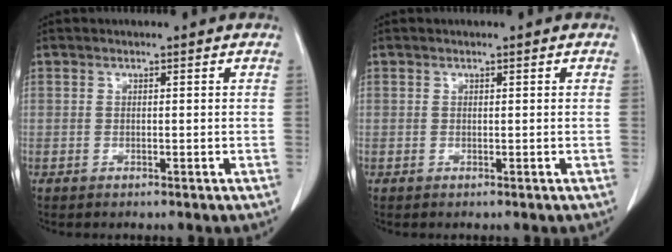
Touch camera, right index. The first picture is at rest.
{"total": 0.0}